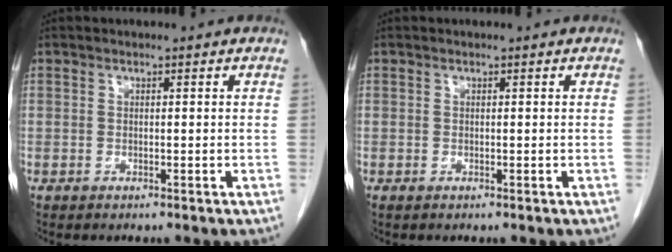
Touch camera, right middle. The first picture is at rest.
{"total": 0.0}